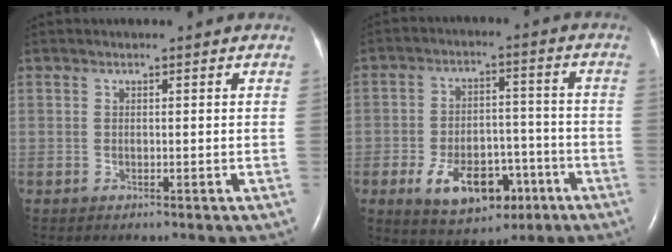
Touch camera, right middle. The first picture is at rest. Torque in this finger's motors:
{"motor_torque": [1.15, -0.99, 0.41, 0.07]}